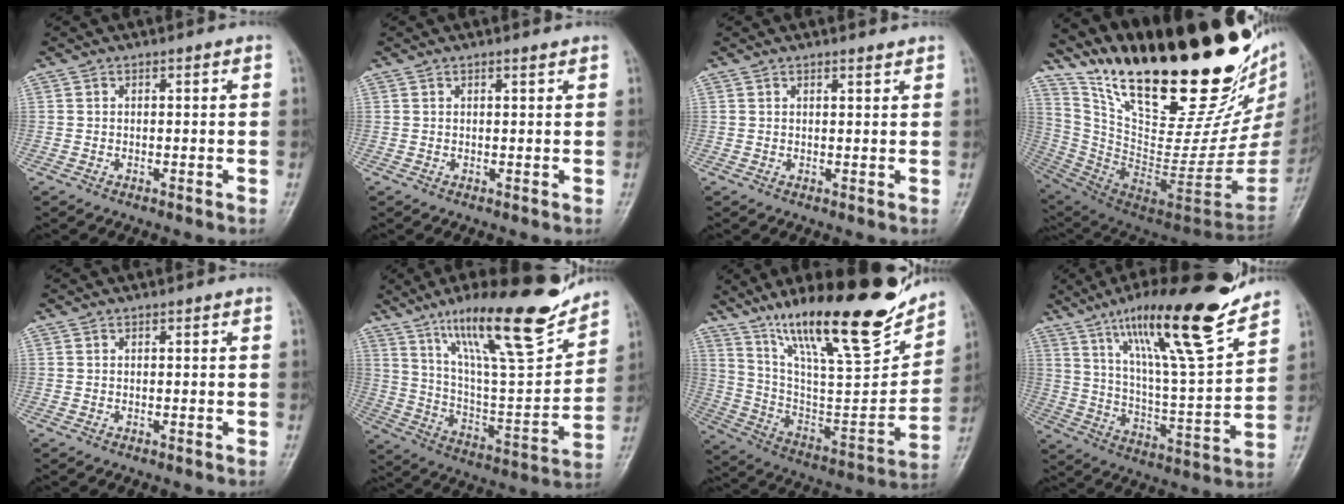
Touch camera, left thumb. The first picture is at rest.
{"total": 0.8, "force": [0.7, 0.1, 0.2], "torque": [-0.004, -0.007, 0.012]}
{"total": 1.3, "force": [1.3, 0.2, 0.3], "torque": [0.000, -0.011, 0.019]}
{"total": 39.0, "force": [25.1, 13.2, 26.8], "torque": [-0.363, -0.086, 0.412]}
{"total": 0.0}
{"total": 24.5, "force": [16.7, 5.4, 17.1], "torque": [-0.243, -0.075, 0.283]}
{"total": 27.8, "force": [19.2, 6.6, 18.9], "torque": [-0.271, -0.078, 0.325]}
{"total": 22.0, "force": [15.6, 2.8, 15.2], "torque": [-0.219, -0.074, 0.261]}